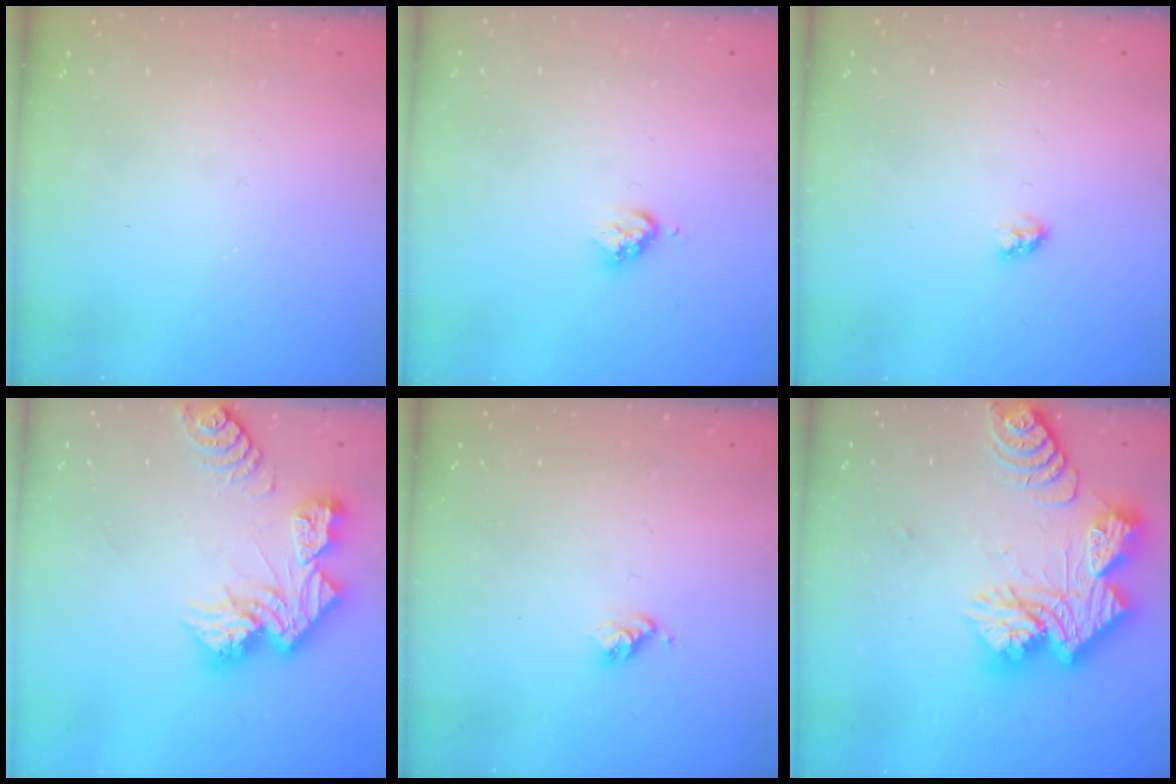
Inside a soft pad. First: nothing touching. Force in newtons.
{"total": 3.6, "press": 3.5, "slide": 0.6}
{"total": 3.0, "press": 3.0, "slide": 0.3}
{"total": 15.8, "press": 15.7, "slide": 1.6}
{"total": 3.8, "press": 3.8, "slide": 0.5}
{"total": 22.5, "press": 22.3, "slide": 2.2}